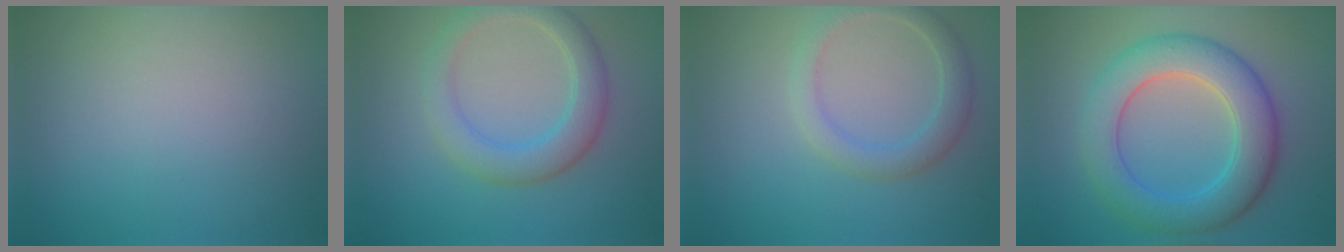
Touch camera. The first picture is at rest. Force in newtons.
{"total": 4.0, "press": 3.9, "slide": 0.4}
{"total": 2.7, "press": 2.7, "slide": 0.0}
{"total": 7.1, "press": 7.0, "slide": 0.1}